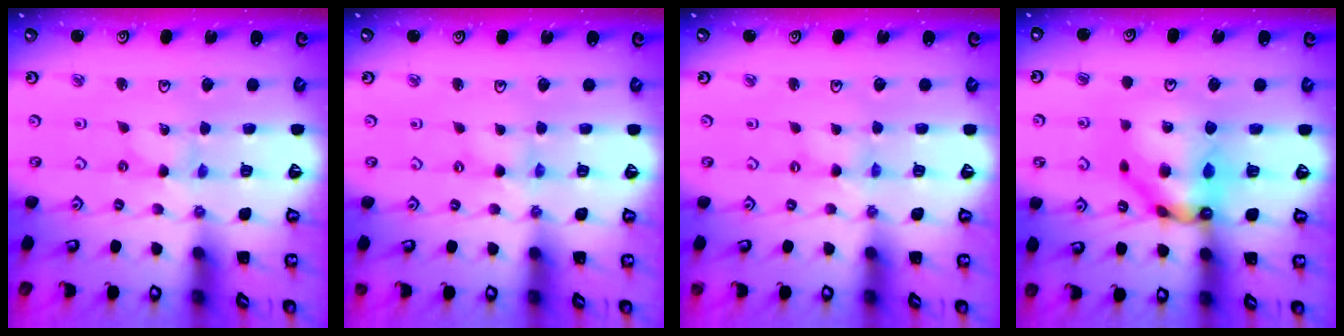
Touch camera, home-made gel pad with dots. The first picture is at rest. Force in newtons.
{"total": 1.6, "press": 1.6, "slide": 0.2}
{"total": 0.7, "press": 0.7, "slide": 0.1}
{"total": 12.9, "press": 12.8, "slide": 1.3}